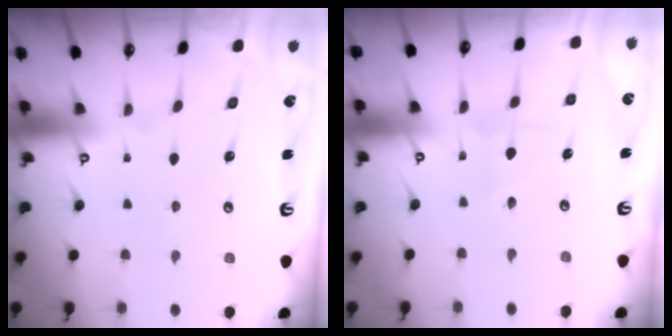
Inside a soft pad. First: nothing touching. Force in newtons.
{"total": 3.9, "press": 3.7, "slide": 1.0}